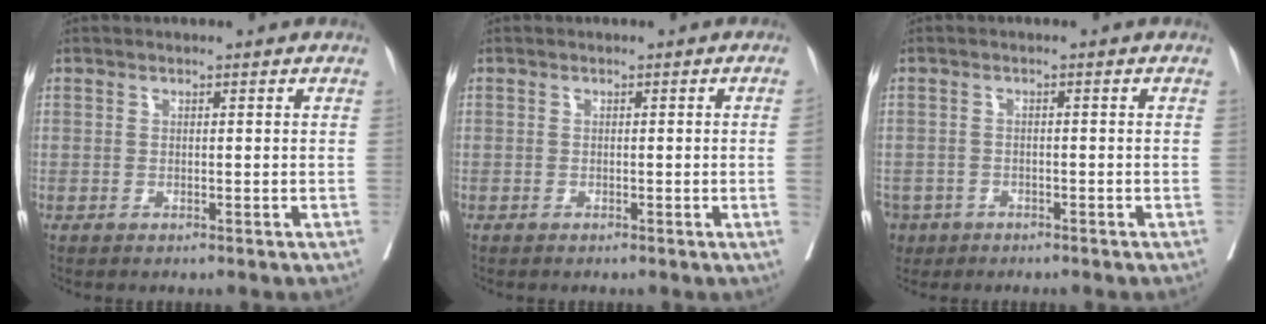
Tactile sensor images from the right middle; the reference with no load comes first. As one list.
[{"total": 1.5, "force": [-0.3, -0.6, 1.4], "torque": [-0.015, -0.001, -0.005]}, {"total": 5.1, "force": [-3.3, 3.8, 1.0], "torque": [-0.022, 0.003, -0.053]}]